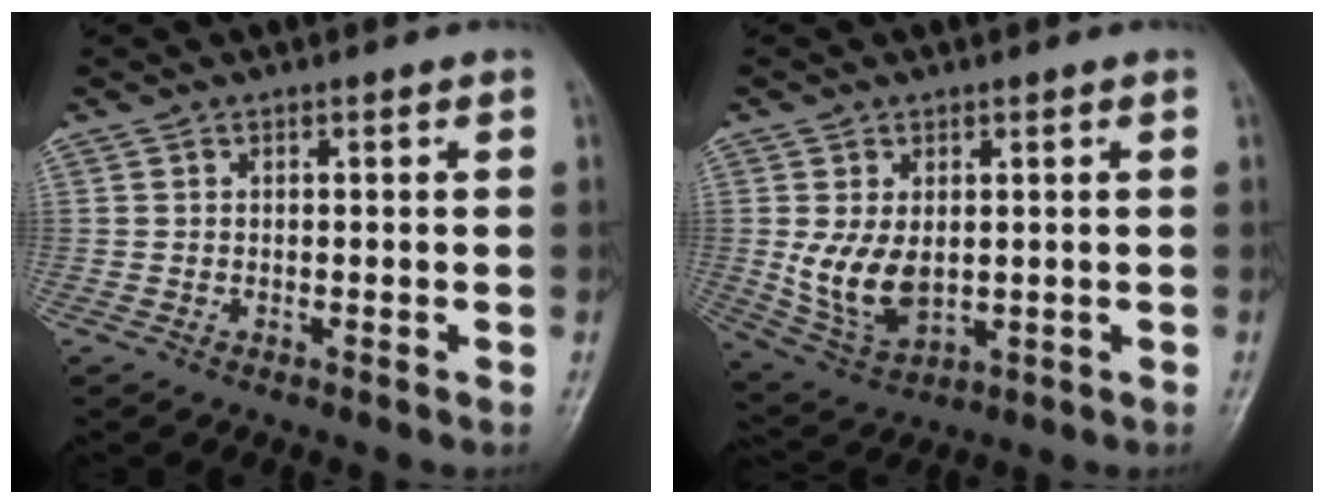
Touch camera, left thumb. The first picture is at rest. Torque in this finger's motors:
{"motor_torque": [-0.18, 0.46, 0.25, -0.10, 0.10]}